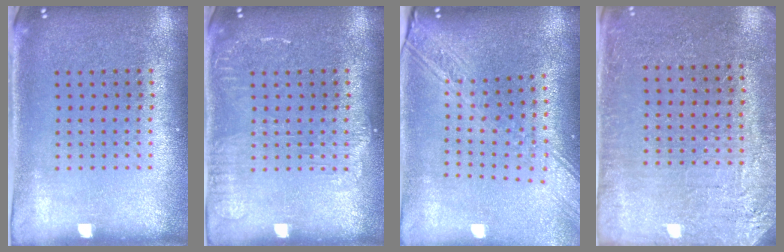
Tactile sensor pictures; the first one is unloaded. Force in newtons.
{"total": 1.6, "press": 1.5, "slide": 0.3}
{"total": 2.7, "press": 2.1, "slide": 1.6}
{"total": 2.8, "press": 2.7, "slide": 0.6}